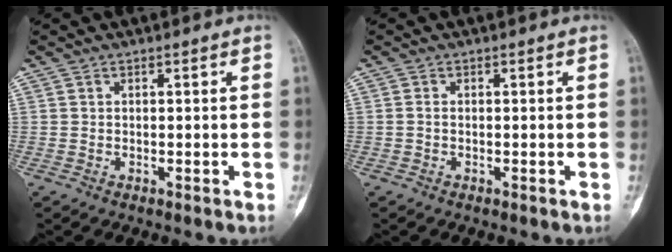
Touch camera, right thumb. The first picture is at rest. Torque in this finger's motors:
{"motor_torque": [-0.48, -0.48, 0.31, 0.01, -0.06]}